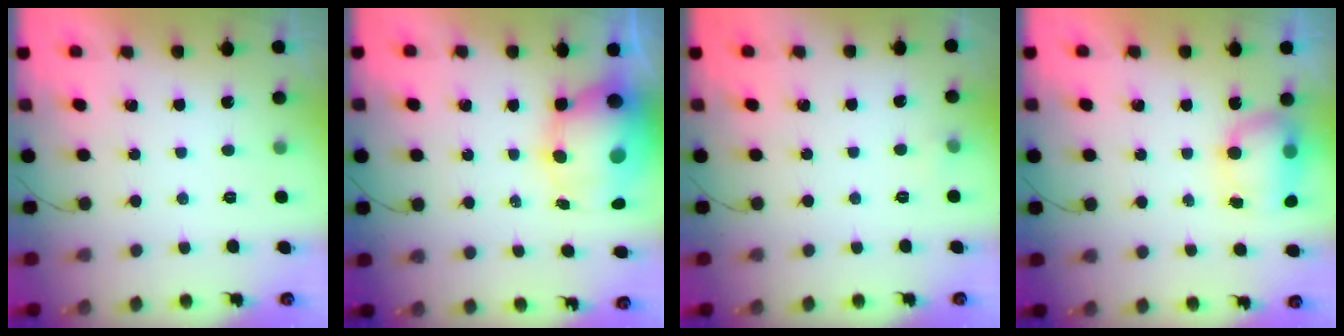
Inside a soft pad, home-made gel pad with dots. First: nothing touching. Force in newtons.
{"total": 11.1, "press": 10.8, "slide": 2.6}
{"total": 3.1, "press": 2.9, "slide": 1.1}
{"total": 7.1, "press": 7.0, "slide": 1.2}